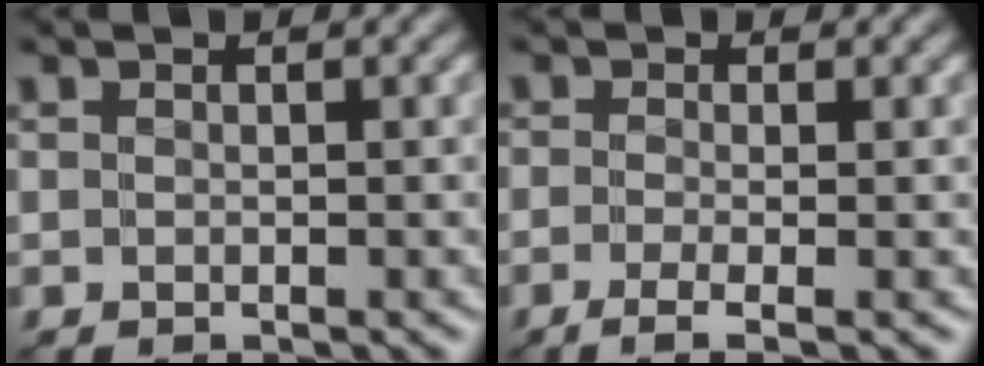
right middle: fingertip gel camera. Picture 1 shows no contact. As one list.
[{"total": 2.3, "force": [-1.2, 0.4, 2.0], "torque": [-0.038, -0.006, -0.030]}]